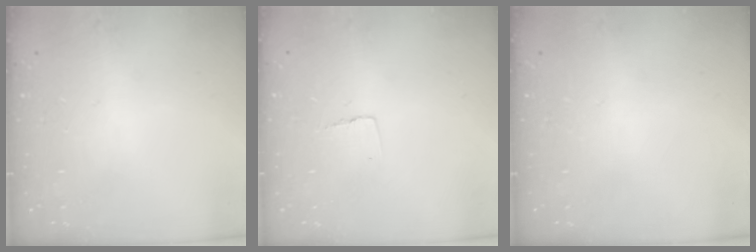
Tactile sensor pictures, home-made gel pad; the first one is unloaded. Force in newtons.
{"total": 4.1, "press": 4.1, "slide": 0.2}
{"total": 0.0}